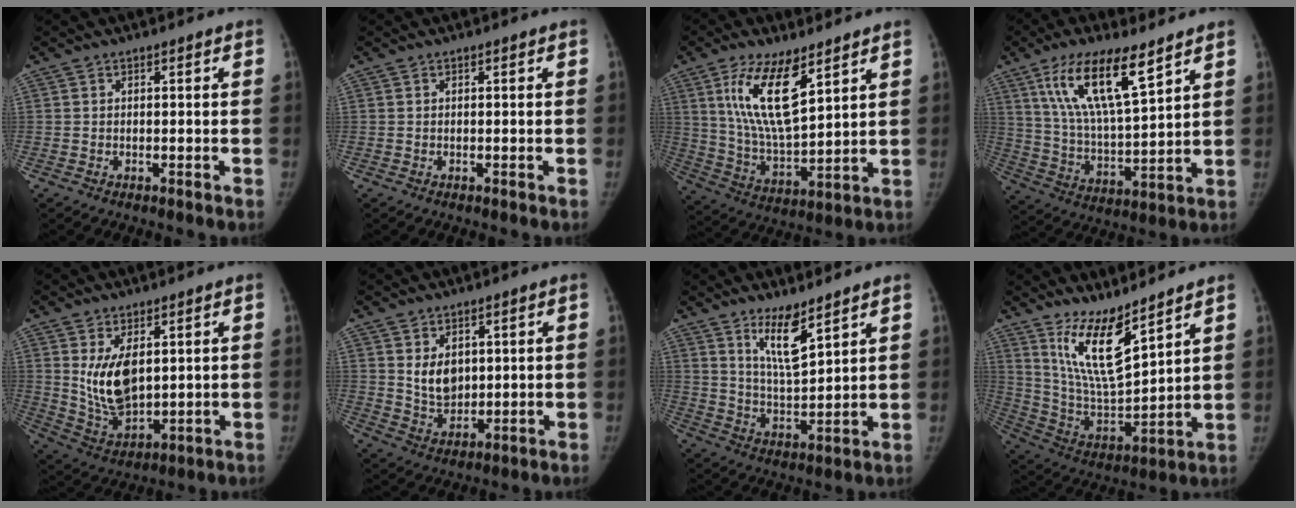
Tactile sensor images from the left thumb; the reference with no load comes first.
{"total": 0.0}
{"total": 15.1, "force": [7.5, 5.5, 11.9], "torque": [-0.209, -0.041, 0.150]}
{"total": 16.4, "force": [9.2, 4.8, 12.7], "torque": [-0.217, -0.039, 0.177]}
{"total": 10.3, "force": [2.6, 5.8, 8.2], "torque": [-0.129, -0.024, 0.065]}
{"total": 6.5, "force": [1.9, 4.7, 4.0], "torque": [-0.045, -0.021, 0.047]}
{"total": 8.7, "force": [5.9, 2.2, 6.1], "torque": [-0.102, -0.053, 0.115]}
{"total": 14.1, "force": [9.5, 3.8, 9.7], "torque": [-0.158, -0.073, 0.197]}